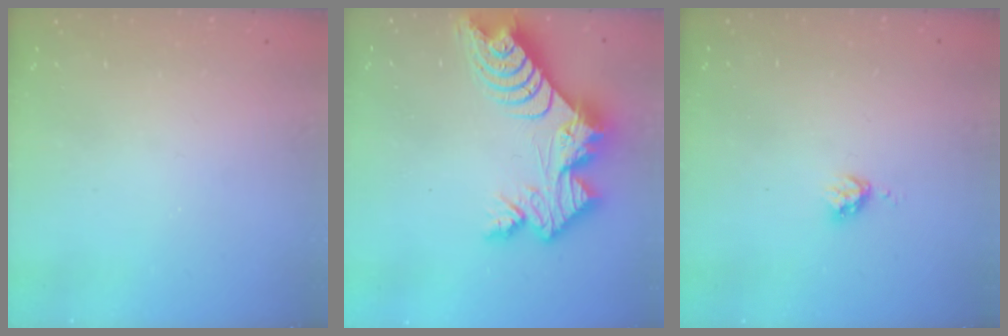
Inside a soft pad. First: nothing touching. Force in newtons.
{"total": 15.4, "press": 15.4, "slide": 1.1}
{"total": 3.6, "press": 3.6, "slide": 0.4}